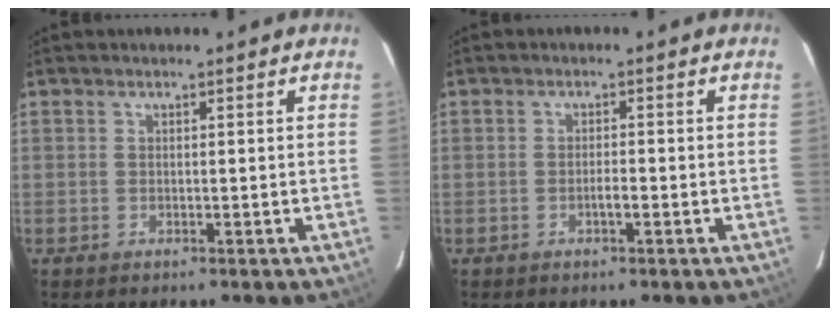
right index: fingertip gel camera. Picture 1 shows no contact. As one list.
[{"total": 1.3, "force": [-0.6, 0.1, 1.1], "torque": [-0.020, 0.002, -0.012]}]